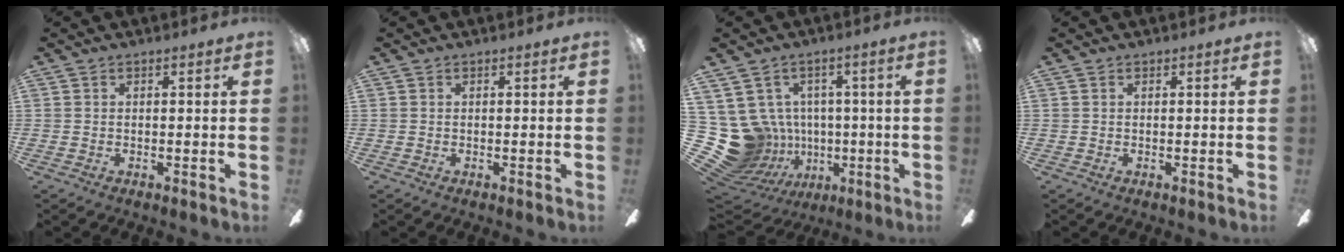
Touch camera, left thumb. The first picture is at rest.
{"total": 0.0}
{"total": 15.5, "force": [-1.2, 14.4, 5.5], "torque": [-0.167, -0.007, 0.012]}
{"total": 0.0}